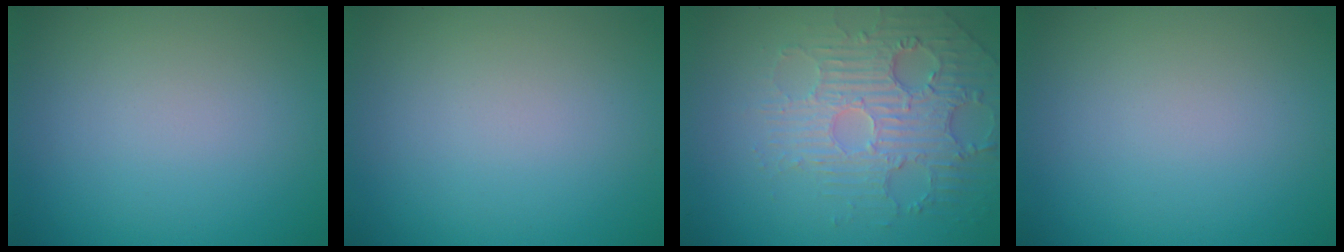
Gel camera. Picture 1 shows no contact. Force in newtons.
{"total": 0.0}
{"total": 4.3, "press": 4.0, "slide": 1.8}
{"total": 0.0}